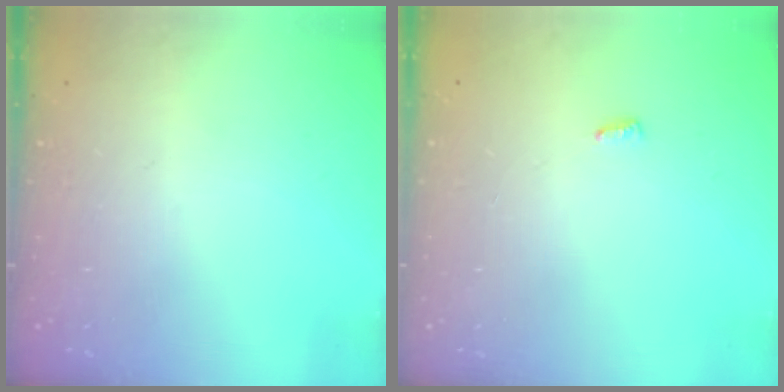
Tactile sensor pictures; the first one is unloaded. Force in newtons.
{"total": 2.8, "press": 2.8, "slide": 0.4}